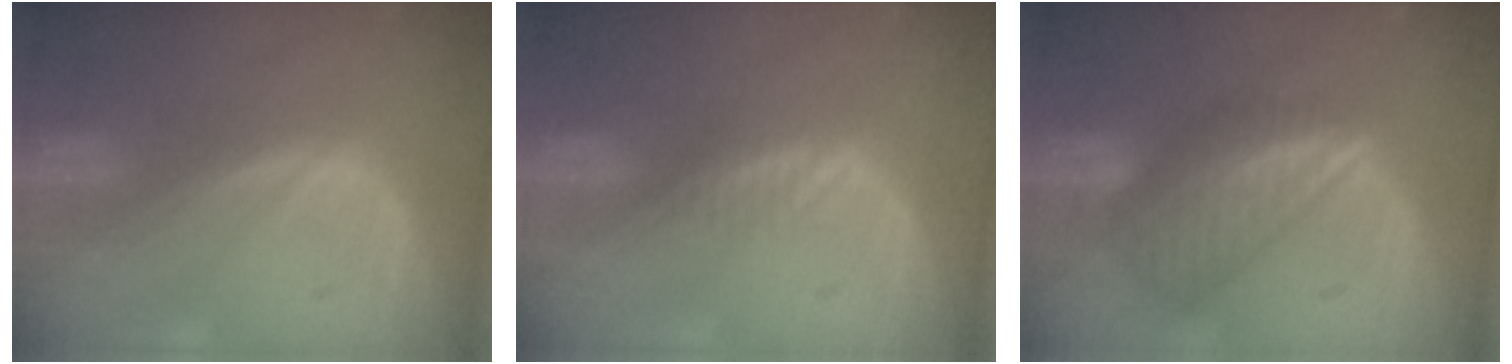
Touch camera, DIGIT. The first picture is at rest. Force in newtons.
{"total": 1.3, "press": 1.1, "slide": 0.7}
{"total": 8.6, "press": 7.6, "slide": 4.0}